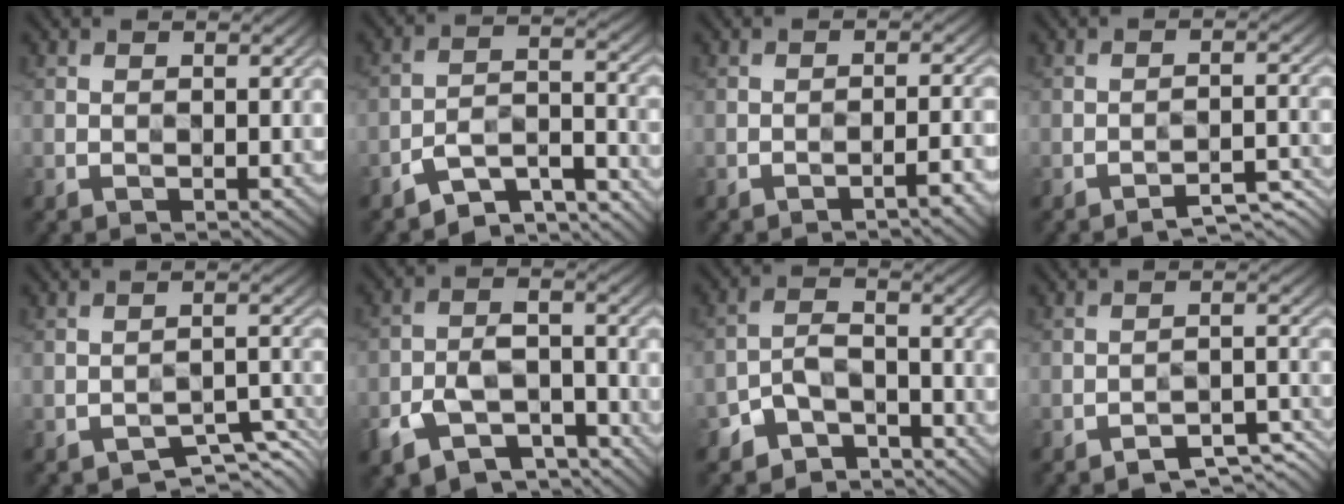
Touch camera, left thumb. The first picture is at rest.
{"total": 8.9, "force": [-7.3, 2.6, 4.3], "torque": [-0.064, 0.001, -0.135]}
{"total": 3.0, "force": [-2.1, 0.3, 2.1], "torque": [-0.028, 0.014, -0.036]}
{"total": 3.8, "force": [-3.2, 0.4, 2.0], "torque": [-0.029, 0.009, -0.047]}
{"total": 3.6, "force": [-3.2, 1.0, 1.4], "torque": [-0.015, 0.005, -0.046]}
{"total": 8.8, "force": [-5.7, 4.7, 4.9], "torque": [-0.090, -0.016, -0.103]}
{"total": 5.8, "force": [-4.5, 2.8, 2.4], "torque": [-0.039, 0.002, -0.096]}
{"total": 4.3, "force": [-3.6, 0.8, 2.2], "torque": [-0.032, 0.006, -0.054]}